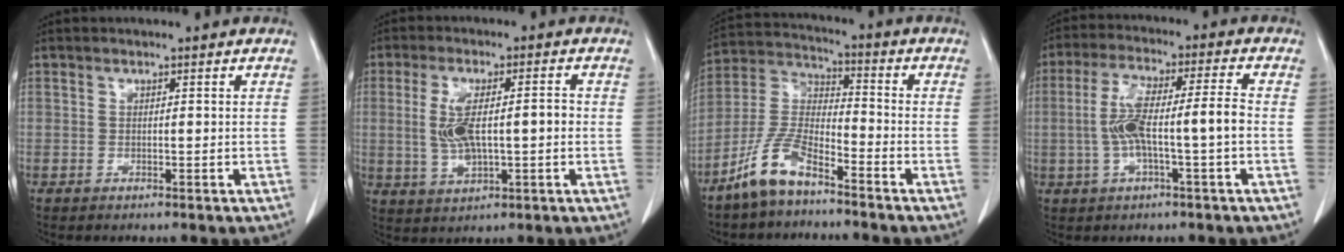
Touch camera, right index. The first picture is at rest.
{"total": 8.4, "force": [-0.2, 2.7, 8.0], "torque": [-0.164, 0.013, 0.005]}
{"total": 9.6, "force": [-7.0, 2.9, 5.8], "torque": [-0.136, 0.001, -0.142]}
{"total": 9.5, "force": [-1.4, 0.9, 9.4], "torque": [-0.183, 0.025, -0.025]}